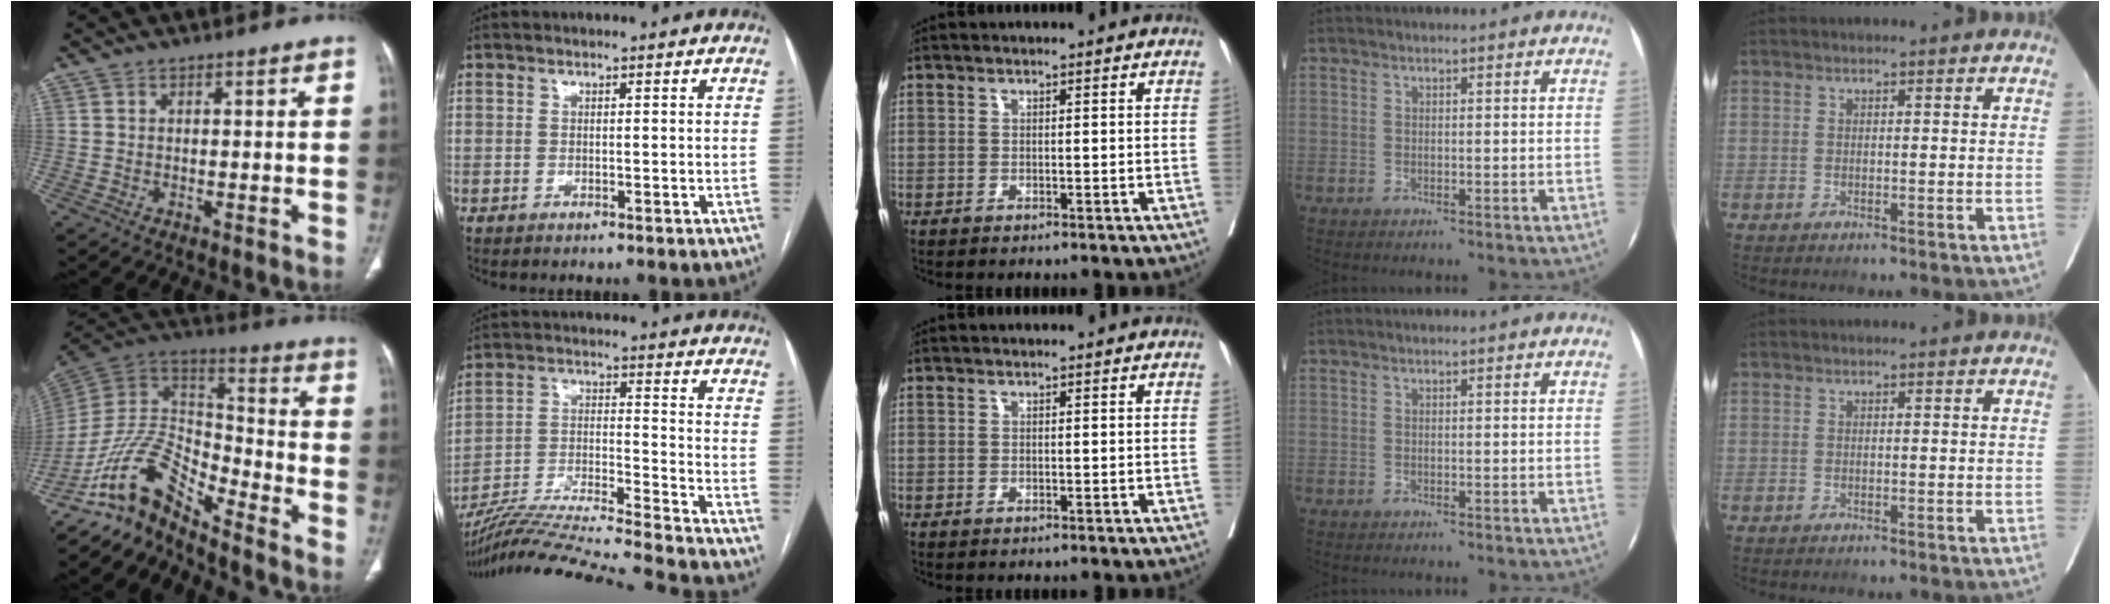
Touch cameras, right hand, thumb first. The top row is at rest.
{"thumb": {"total": 13.3, "force": [-11.2, 3.8, 6.0], "torque": [-0.109, 0.103, -0.219]}, "index": {"total": 23.0, "force": [-21.2, -2.2, 8.7], "torque": [-0.154, -0.034, -0.337]}}